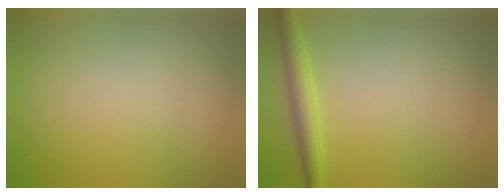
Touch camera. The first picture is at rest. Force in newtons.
{"total": 2.5, "press": 2.5, "slide": 0.1}